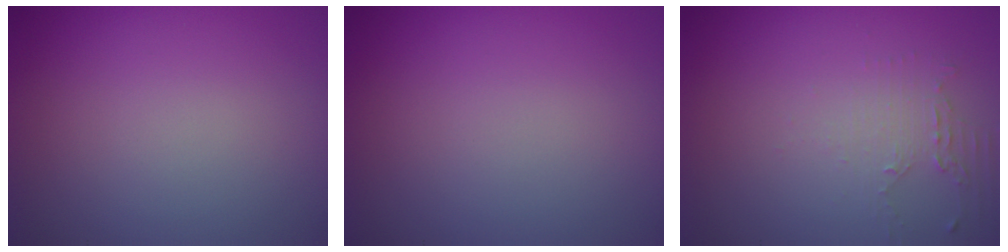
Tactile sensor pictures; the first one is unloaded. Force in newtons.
{"total": 0.0}
{"total": 1.9, "press": 1.3, "slide": 1.4}